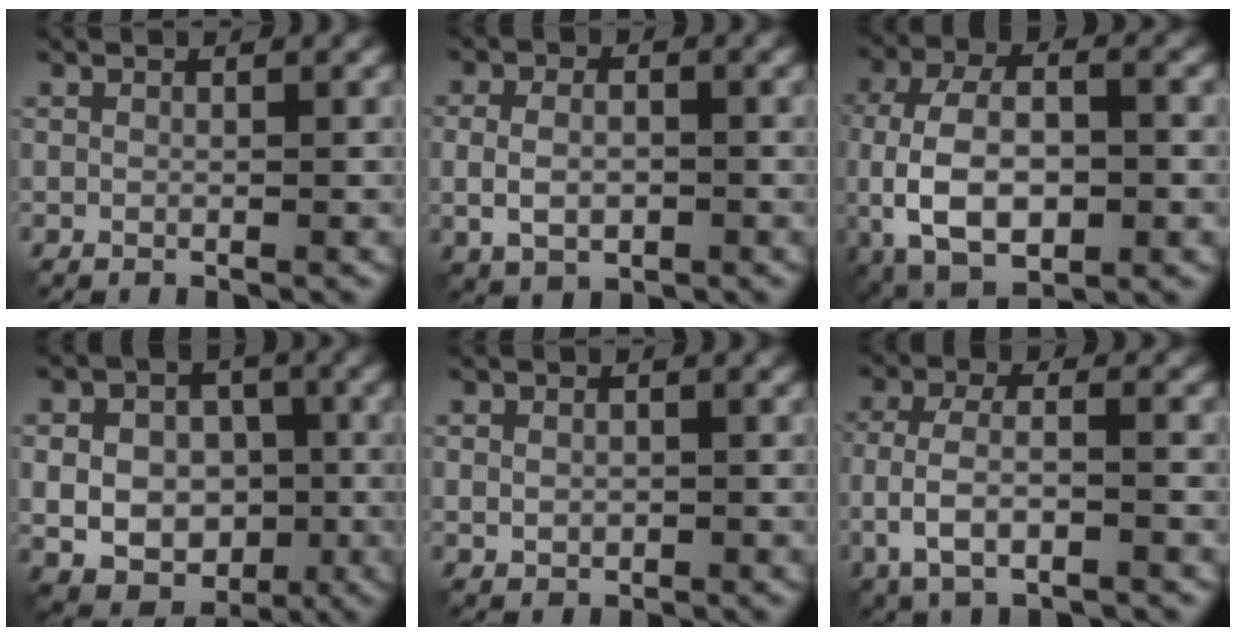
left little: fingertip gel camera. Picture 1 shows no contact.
{"total": 3.8, "force": [-0.6, 2.6, 2.7], "torque": [-0.046, -0.002, -0.006]}
{"total": 10.9, "force": [-2.6, 6.0, 8.7], "torque": [-0.190, -0.008, -0.048]}
{"total": 10.3, "force": [-1.1, 8.4, 5.8], "torque": [-0.082, 0.007, -0.031]}
{"total": 1.4, "force": [-0.1, 1.2, 0.8], "torque": [-0.013, -0.002, 0.000]}
{"total": 4.9, "force": [-2.1, 2.0, 4.0], "torque": [-0.086, 0.001, -0.044]}